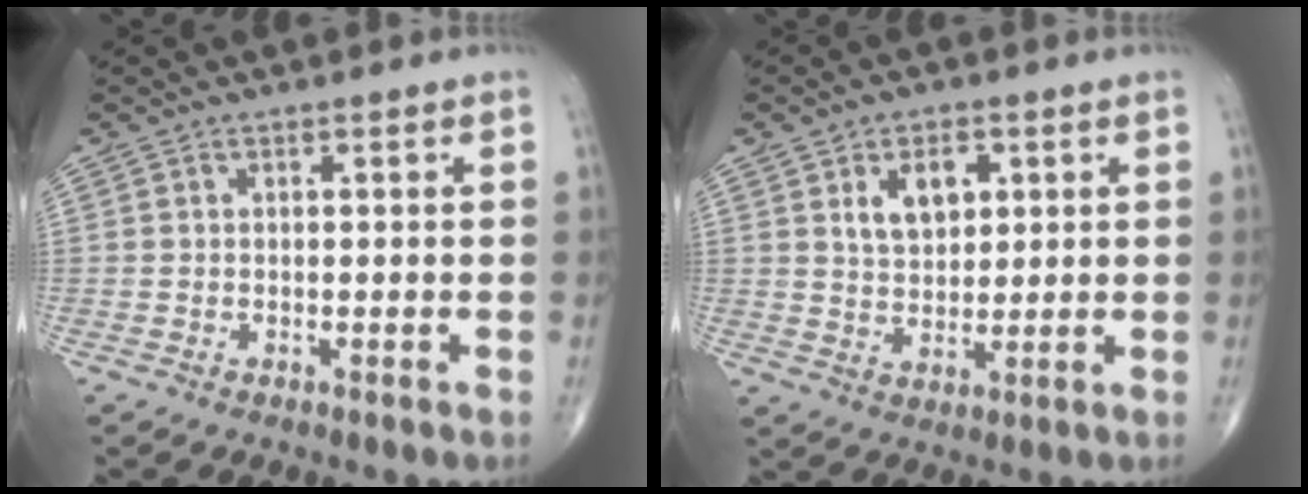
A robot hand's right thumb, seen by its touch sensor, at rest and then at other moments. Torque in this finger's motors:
{"motor_torque": [0.03, 0.11, 0.10, 0.03, 0.04]}